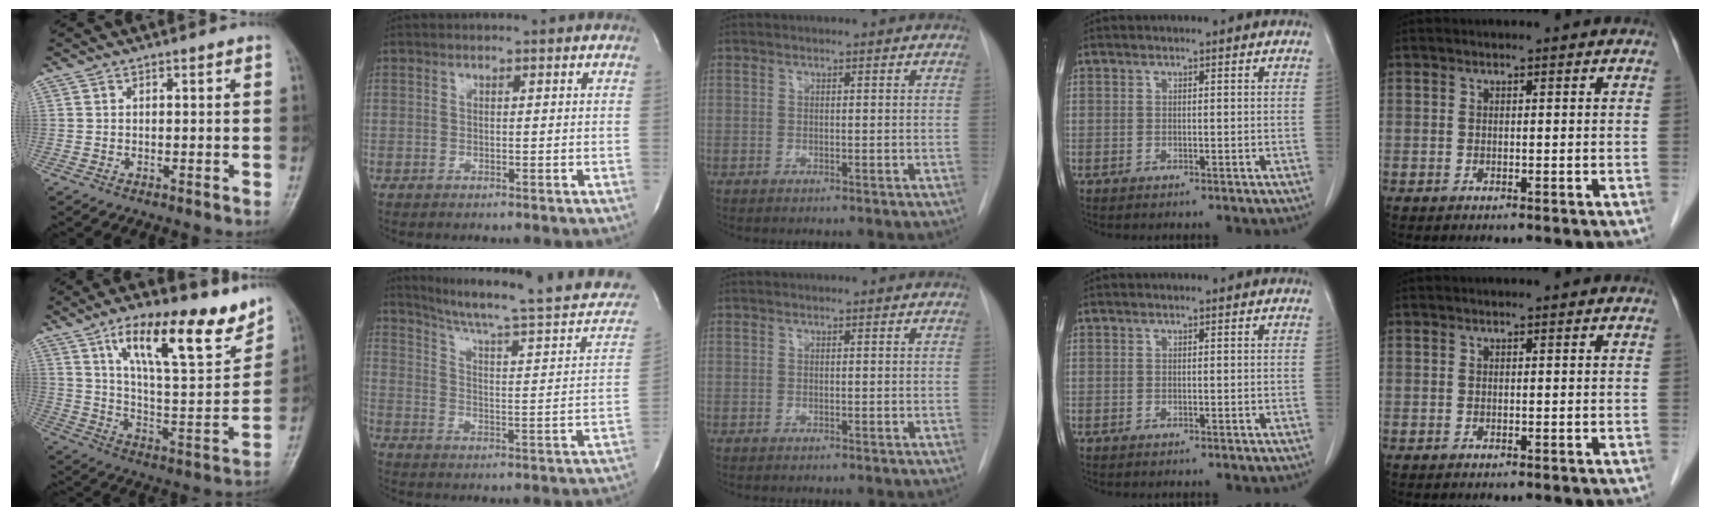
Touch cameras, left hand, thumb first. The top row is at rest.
{"thumb": {"total": 20.1, "force": [12.8, 6.0, 14.2], "torque": [-0.182, -0.065, 0.214]}, "index": {"total": 22.7, "force": [19.5, 1.9, 11.4], "torque": [-0.161, -0.026, 0.255]}}